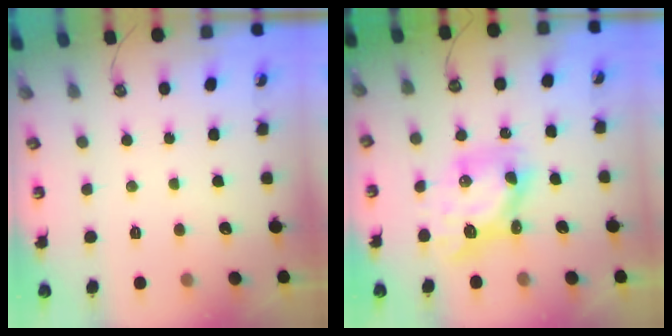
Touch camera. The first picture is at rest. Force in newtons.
{"total": 8.7, "press": 8.6, "slide": 0.9}